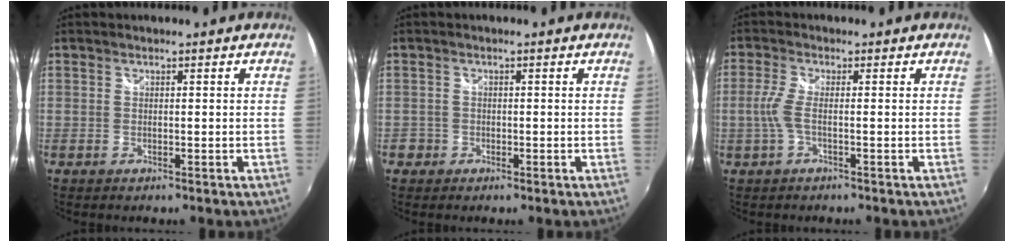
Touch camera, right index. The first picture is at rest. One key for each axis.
{"total": 2.0, "fx": -0.9, "fy": 1.7, "fz": 0.0, "tx": -0.004, "ty": 0.007, "tz": -0.014}
{"total": 3.3, "fx": -0.8, "fy": 0.3, "fz": 3.2, "tx": -0.080, "ty": -0.001, "tz": -0.016}